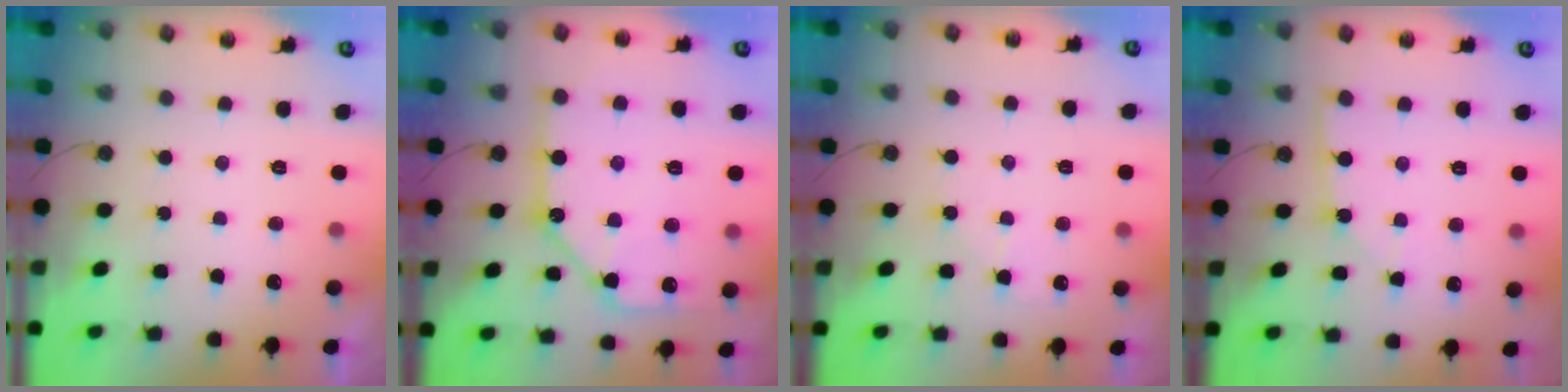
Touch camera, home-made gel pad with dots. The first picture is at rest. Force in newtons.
{"total": 14.2, "press": 14.2, "slide": 1.5}
{"total": 4.5, "press": 4.4, "slide": 0.6}
{"total": 2.0, "press": 2.0, "slide": 0.3}